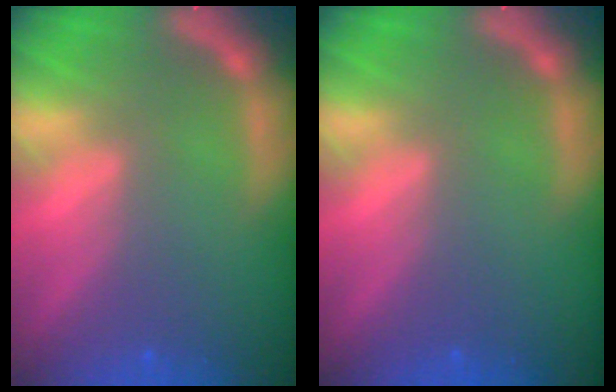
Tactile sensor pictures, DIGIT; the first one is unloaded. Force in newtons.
{"total": 0.0}